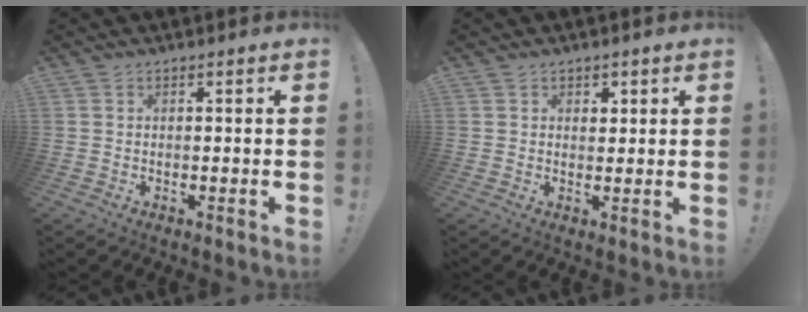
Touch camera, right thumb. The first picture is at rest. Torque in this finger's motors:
{"motor_torque": [0.04, 0.05, 0.05, 0.06, 0.00]}